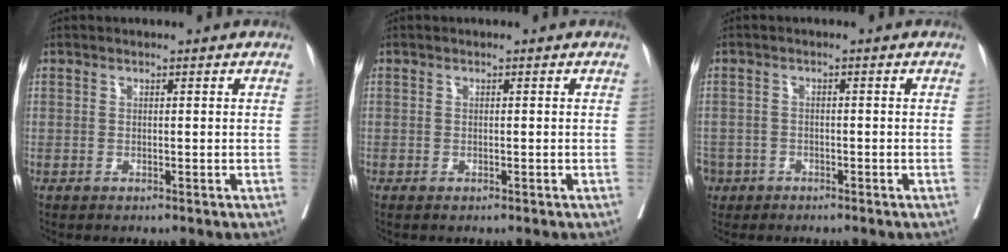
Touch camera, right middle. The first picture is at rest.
{"total": 0.7, "force": [-0.5, 0.2, 0.4], "torque": [-0.009, -0.002, -0.006]}
{"total": 6.7, "force": [-3.9, 5.2, 1.5], "torque": [-0.053, 0.000, -0.069]}